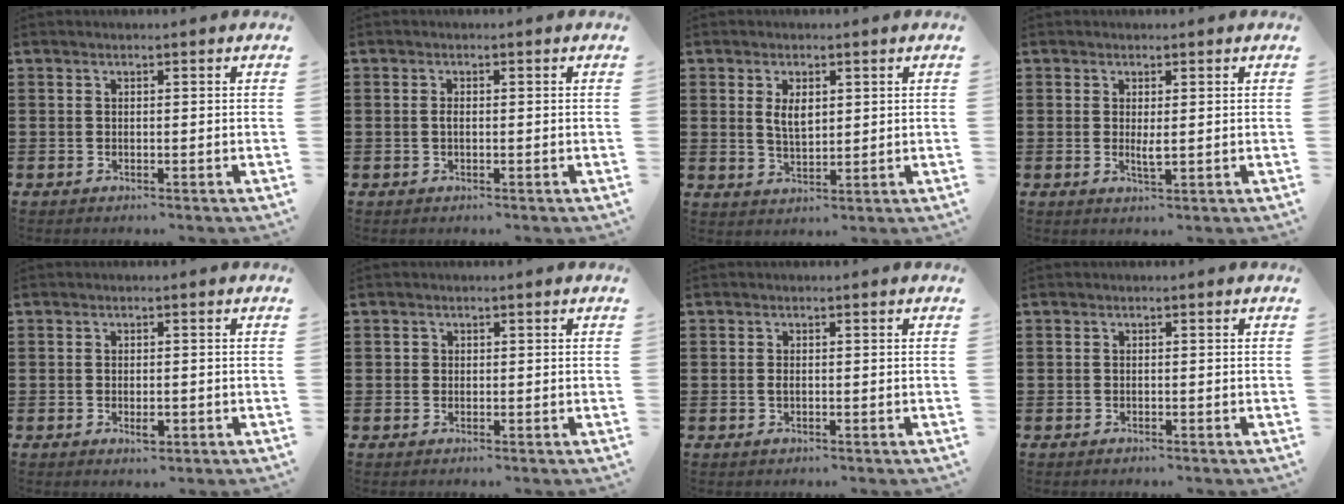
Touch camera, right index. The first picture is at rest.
{"total": 0.9, "force": [0.0, 0.4, 0.8], "torque": [-0.016, 0.000, 0.000]}
{"total": 3.6, "force": [1.1, 1.8, 2.9], "torque": [-0.052, 0.004, 0.018]}
{"total": 2.0, "force": [0.2, 0.4, 1.9], "torque": [-0.036, -0.003, 0.004]}
{"total": 1.9, "force": [-0.5, 0.8, 1.7], "torque": [-0.030, -0.001, -0.009]}
{"total": 0.7, "force": [0.1, 0.7, 0.1], "torque": [-0.004, 0.005, 0.001]}
{"total": 0.9, "force": [-0.1, 0.4, 0.8], "torque": [-0.016, 0.000, -0.002]}
{"total": 0.0}